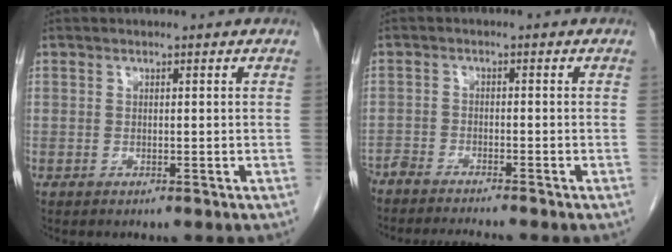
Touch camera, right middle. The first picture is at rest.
{"total": 7.4, "force": [-6.9, -0.2, 2.6], "torque": [-0.031, -0.013, -0.113]}